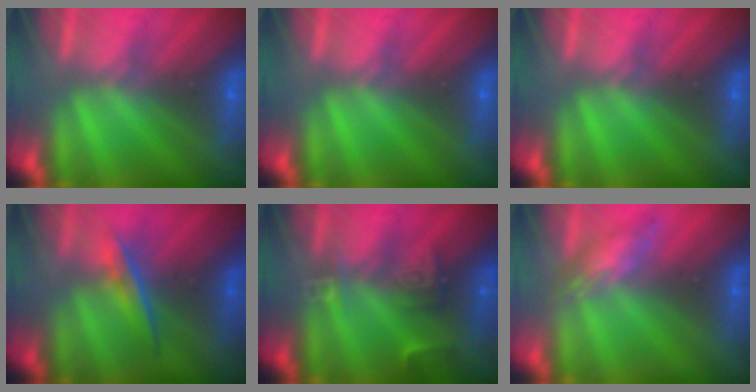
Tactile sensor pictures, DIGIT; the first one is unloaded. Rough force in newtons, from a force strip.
{"total": 0.0}
{"total": 0.0}
{"total": 1.6}
{"total": 2.4}
{"total": 2.8}